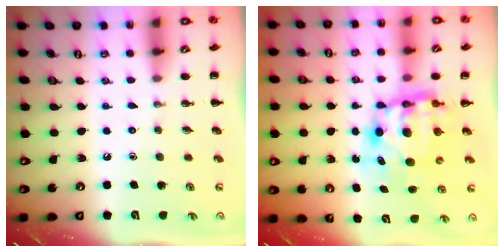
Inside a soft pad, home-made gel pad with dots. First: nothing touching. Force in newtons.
{"total": 8.4, "press": 8.1, "slide": 2.0}